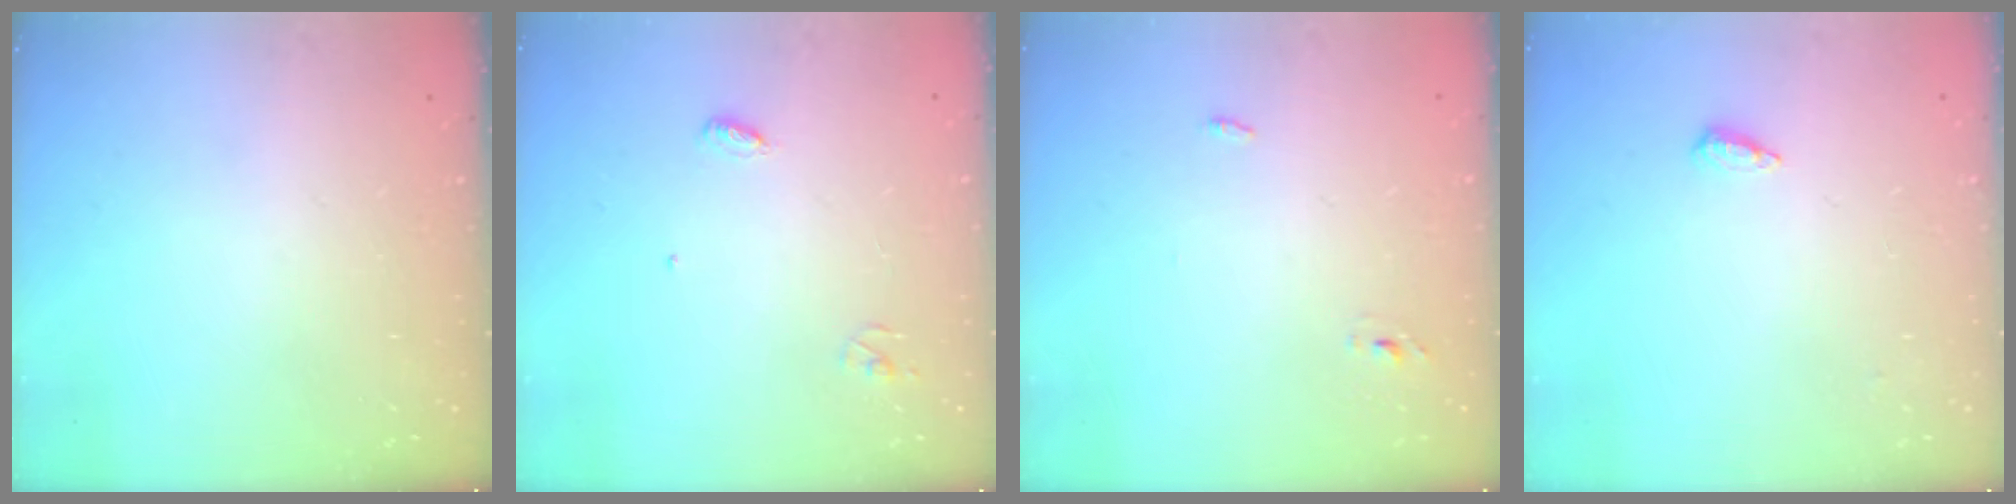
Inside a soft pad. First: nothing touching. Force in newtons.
{"total": 3.8, "press": 3.7, "slide": 0.4}
{"total": 2.7, "press": 2.6, "slide": 0.8}
{"total": 3.9, "press": 3.8, "slide": 0.6}